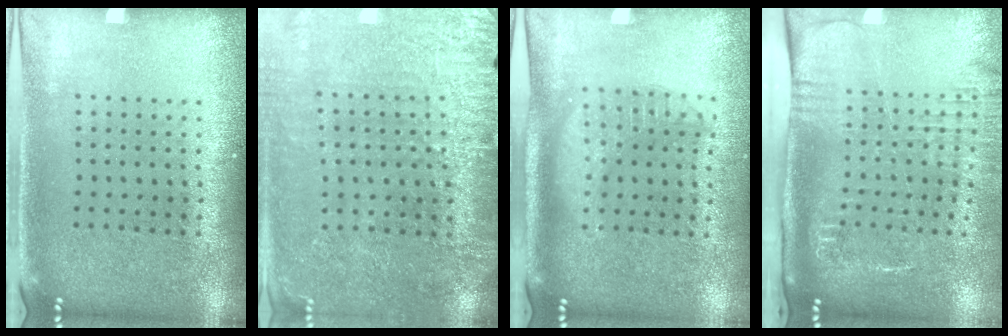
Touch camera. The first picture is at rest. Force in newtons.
{"total": 2.9, "press": 2.9, "slide": 0.4}
{"total": 1.8, "press": 1.5, "slide": 0.9}
{"total": 2.8, "press": 2.1, "slide": 1.8}